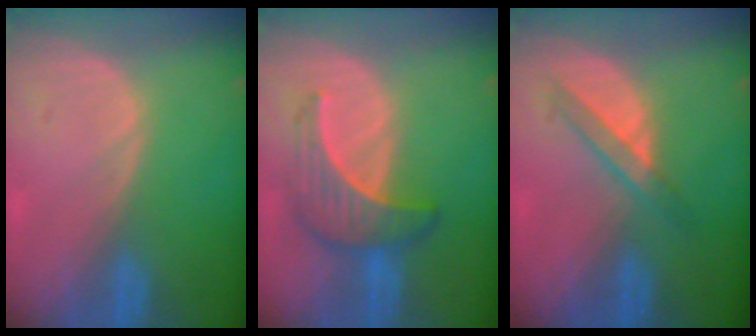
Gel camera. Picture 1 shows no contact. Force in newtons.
{"total": 6.6, "press": 6.4, "slide": 1.7}
{"total": 3.9, "press": 3.7, "slide": 1.1}